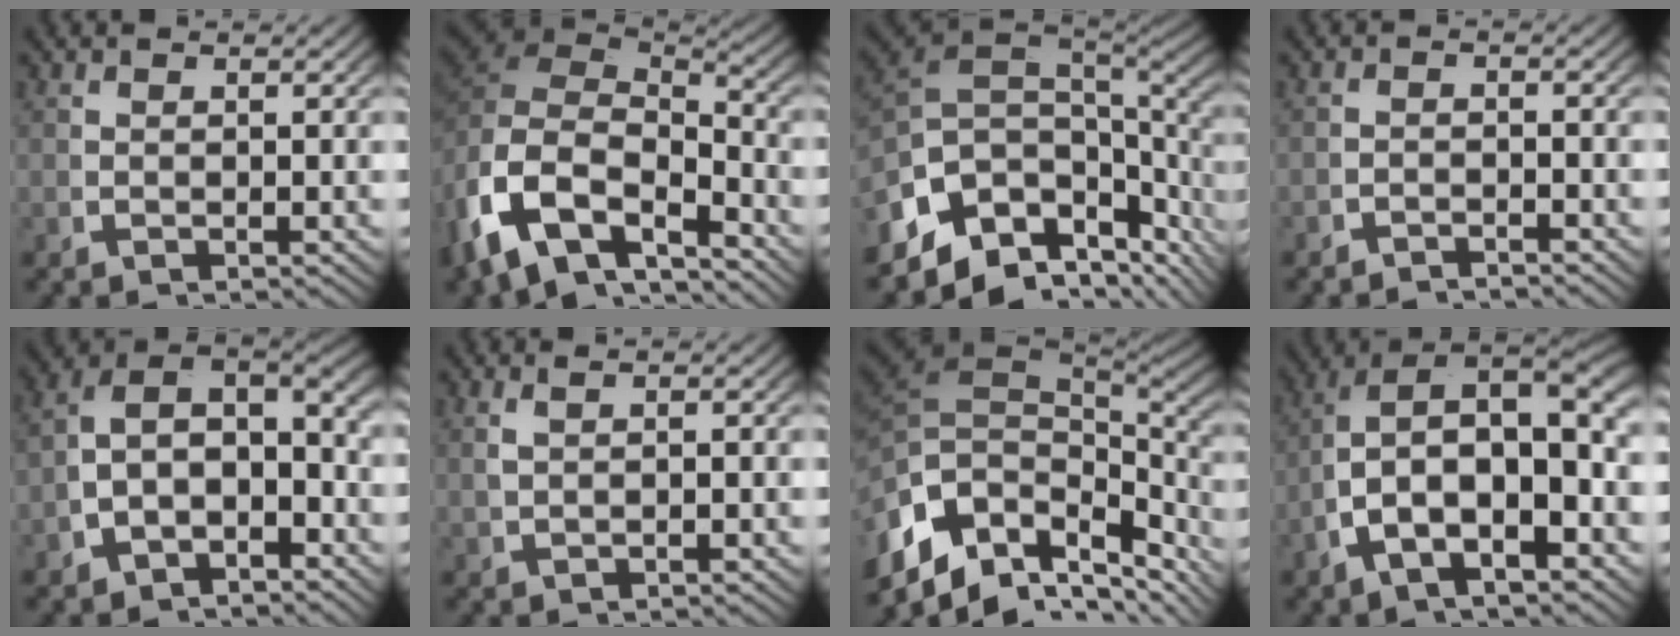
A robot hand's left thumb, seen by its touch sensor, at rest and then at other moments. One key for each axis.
{"total": 12.6, "fx": -2.2, "fy": 9.0, "fz": 8.5, "tx": -0.206, "ty": -0.045, "tz": -0.023}
{"total": 15.3, "fx": -2.6, "fy": 10.6, "fz": 10.8, "tx": -0.228, "ty": -0.043, "tz": -0.019}
{"total": 2.1, "fx": -2.1, "fy": 0.1, "fz": -0.1, "tx": 0.012, "ty": -0.002, "tz": -0.040}
{"total": 12.5, "fx": -0.2, "fy": 9.7, "fz": 7.9, "tx": -0.135, "ty": -0.009, "tz": -0.018}
{"total": 1.3, "fx": 0.5, "fy": 0.3, "fz": 1.1, "tx": -0.027, "ty": 0.006, "tz": 0.013}
{"total": 15.3, "fx": -2.9, "fy": 10.7, "fz": 10.5, "tx": -0.198, "ty": -0.048, "tz": -0.015}
{"total": 14.3, "fx": -0.5, "fy": 9.8, "fz": 10.4, "tx": -0.194, "ty": -0.032, "tz": -0.008}